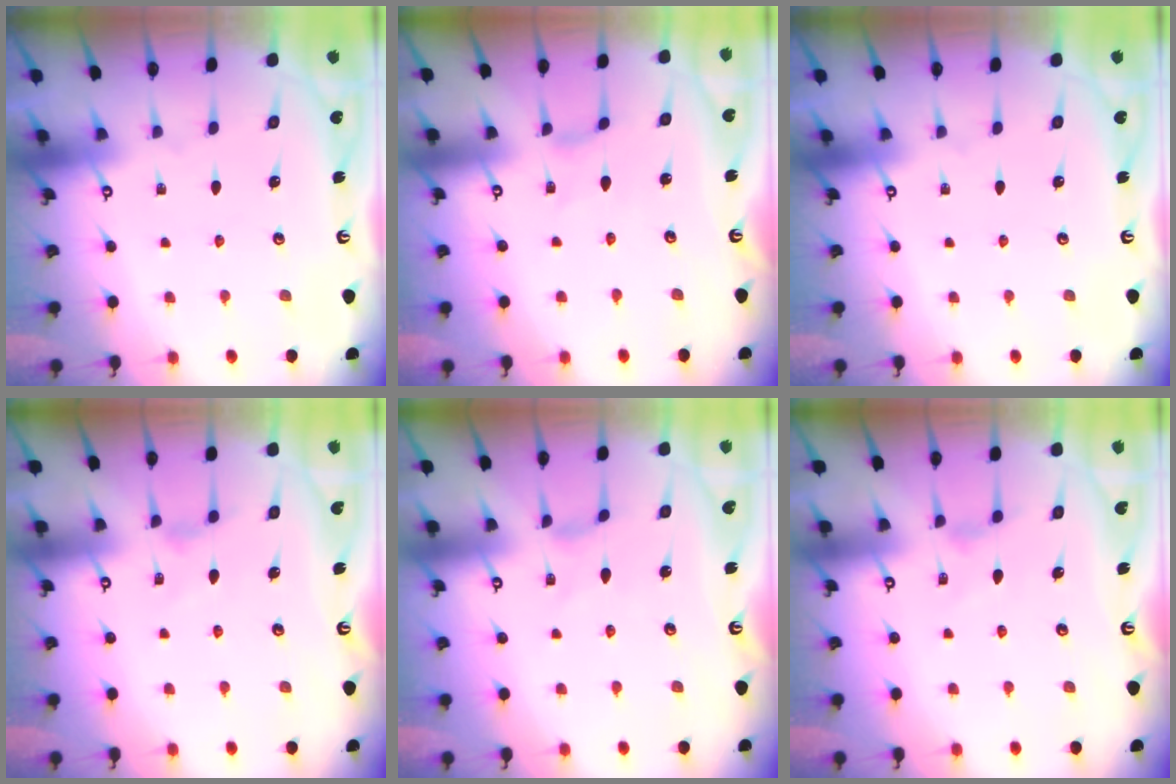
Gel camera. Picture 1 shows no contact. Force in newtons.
{"total": 1.1, "press": 1.0, "slide": 0.2}
{"total": 0.0}
{"total": 2.4, "press": 2.3, "slide": 0.4}
{"total": 0.8, "press": 0.8, "slide": 0.2}
{"total": 2.4, "press": 2.3, "slide": 0.4}